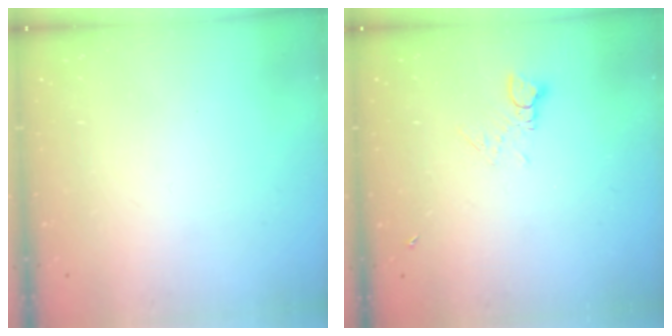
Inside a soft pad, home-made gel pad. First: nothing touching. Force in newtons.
{"total": 3.9, "press": 3.9, "slide": 0.6}